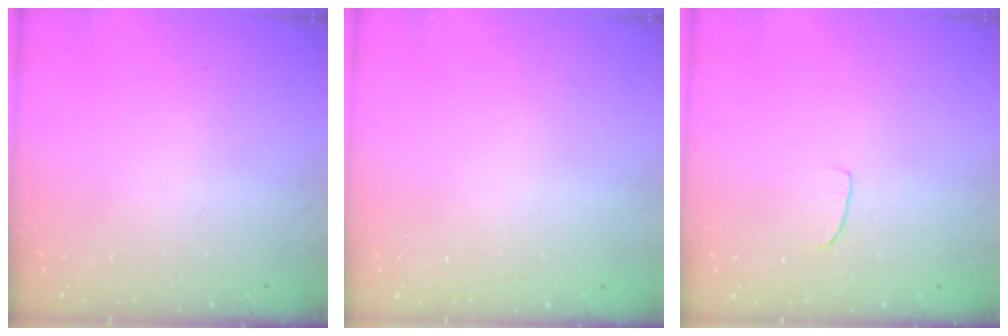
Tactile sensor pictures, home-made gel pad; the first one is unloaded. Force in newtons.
{"total": 0.0}
{"total": 2.6, "press": 2.6, "slide": 0.2}